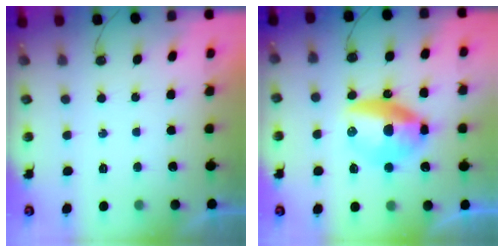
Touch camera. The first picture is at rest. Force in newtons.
{"total": 11.9, "press": 11.9, "slide": 0.6}